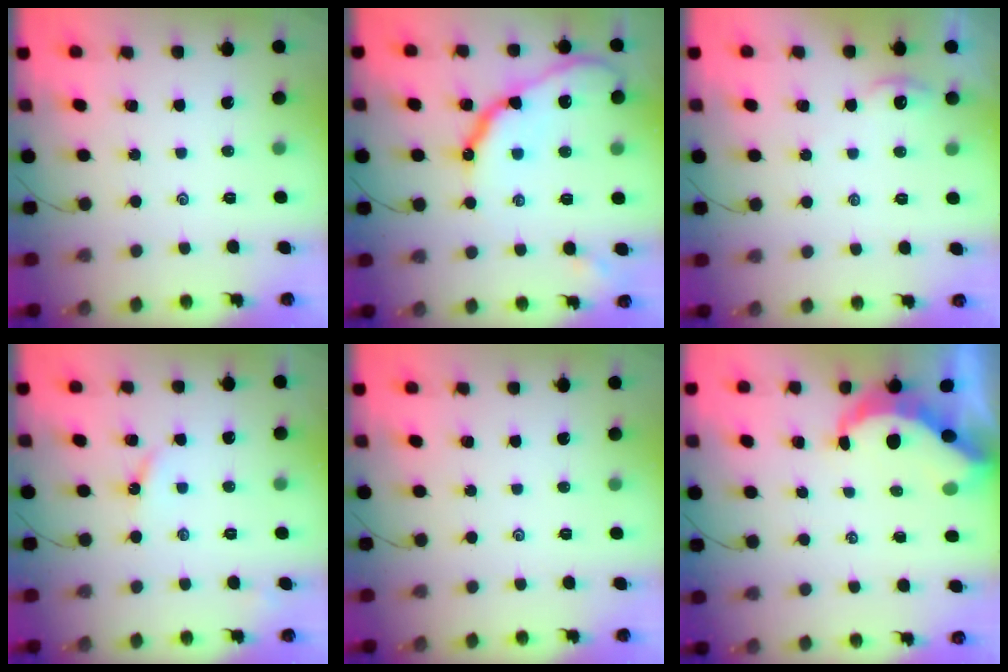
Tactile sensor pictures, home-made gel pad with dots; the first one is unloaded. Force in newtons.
{"total": 15.6, "press": 15.5, "slide": 1.6}
{"total": 2.5, "press": 2.5, "slide": 0.3}
{"total": 4.6, "press": 4.6, "slide": 0.6}
{"total": 0.0}
{"total": 6.3, "press": 6.3, "slide": 0.8}